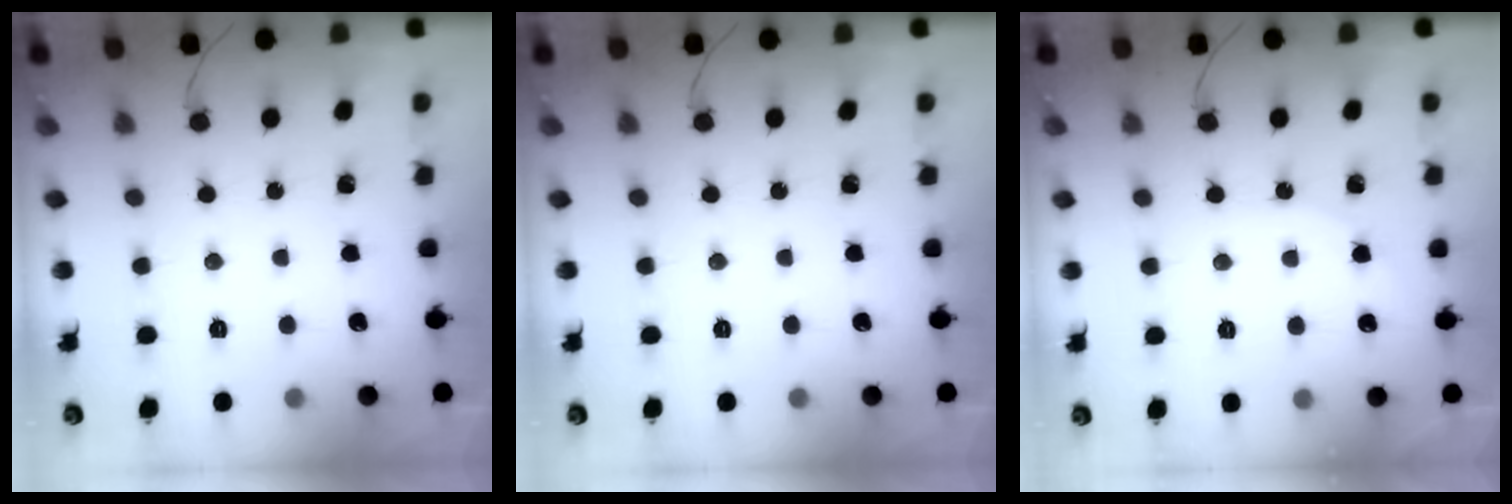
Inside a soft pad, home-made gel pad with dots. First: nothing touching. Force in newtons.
{"total": 0.0}
{"total": 3.8, "press": 3.8, "slide": 0.5}